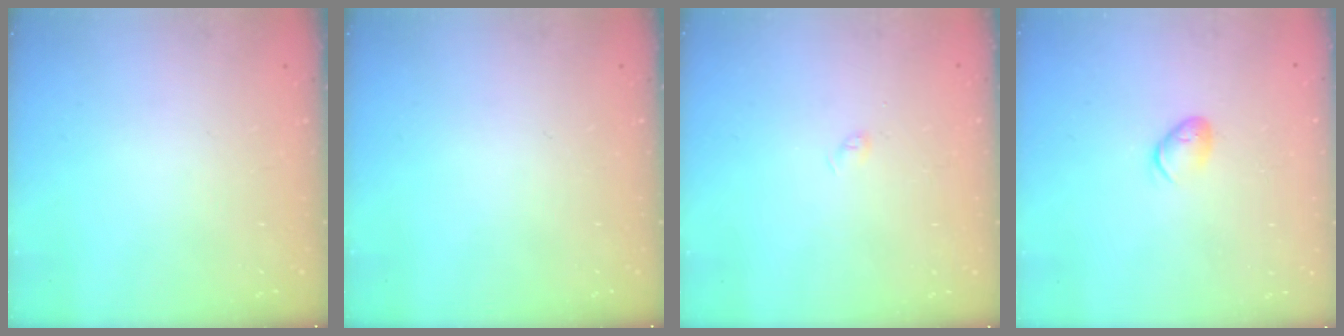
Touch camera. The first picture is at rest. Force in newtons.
{"total": 0.0}
{"total": 2.4, "press": 2.3, "slide": 0.3}
{"total": 5.7, "press": 5.6, "slide": 0.9}